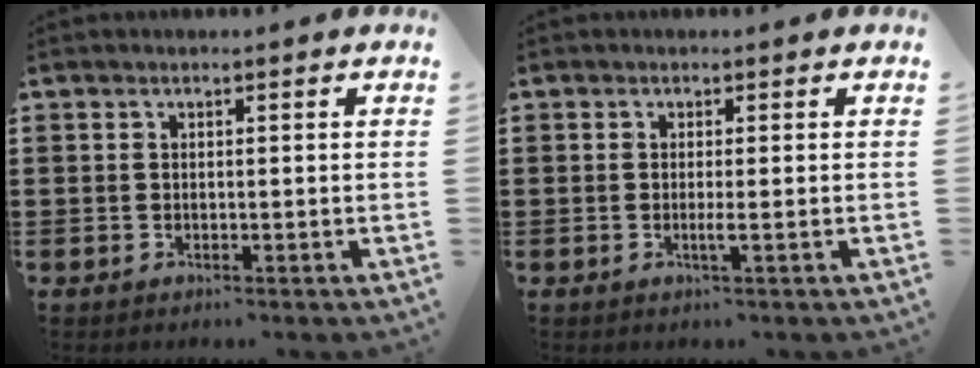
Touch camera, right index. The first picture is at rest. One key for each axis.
{"total": 1.5, "fx": -0.3, "fy": -0.2, "fz": 1.5, "tx": -0.026, "ty": -0.006, "tz": -0.007}